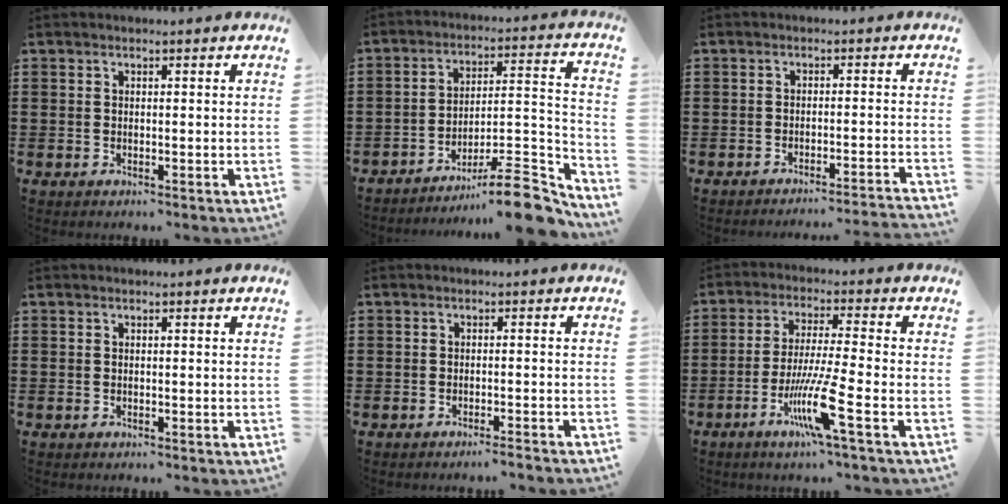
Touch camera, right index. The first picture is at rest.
{"total": 11.3, "force": [-9.3, 1.8, 6.2], "torque": [-0.075, 0.028, -0.177]}
{"total": 2.4, "force": [-2.2, -0.6, 0.7], "torque": [-0.014, -0.005, -0.046]}
{"total": 0.0}
{"total": 1.6, "force": [-1.3, -0.3, 0.8], "torque": [-0.012, 0.000, -0.026]}
{"total": 9.5, "force": [-4.6, -0.1, 8.4], "torque": [-0.170, -0.014, -0.089]}